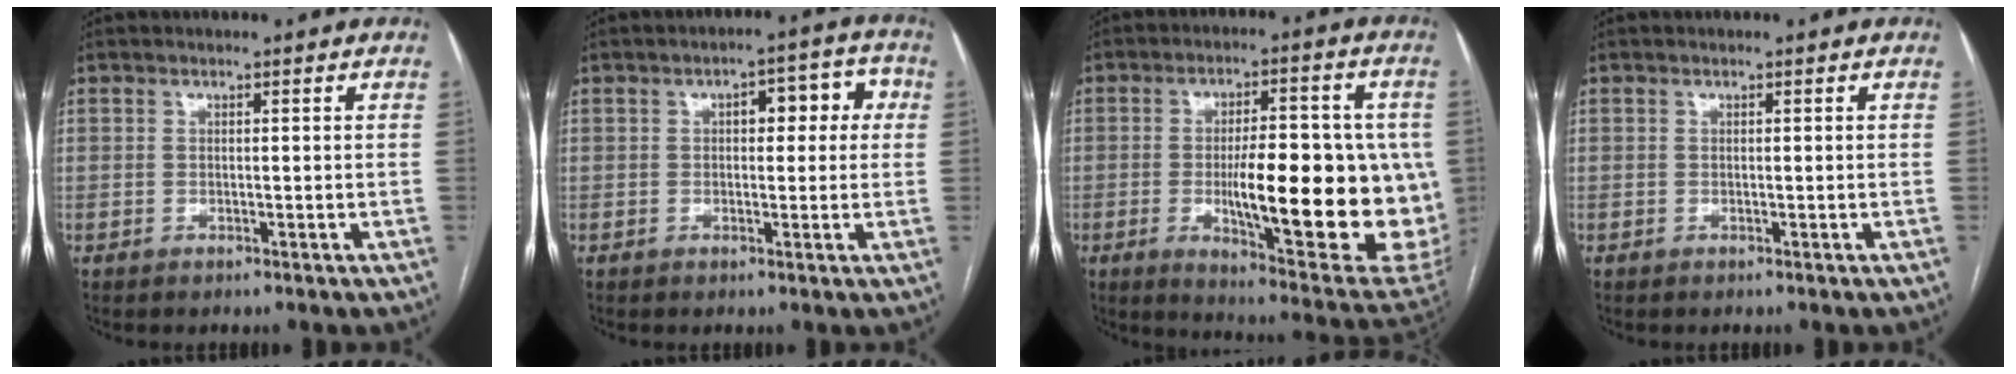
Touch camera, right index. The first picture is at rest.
{"total": 6.2, "force": [1.3, 3.0, 5.3], "torque": [-0.060, 0.032, 0.014]}
{"total": 23.4, "force": [-3.1, 5.5, 22.5], "torque": [-0.252, -0.002, -0.025]}
{"total": 0.0}